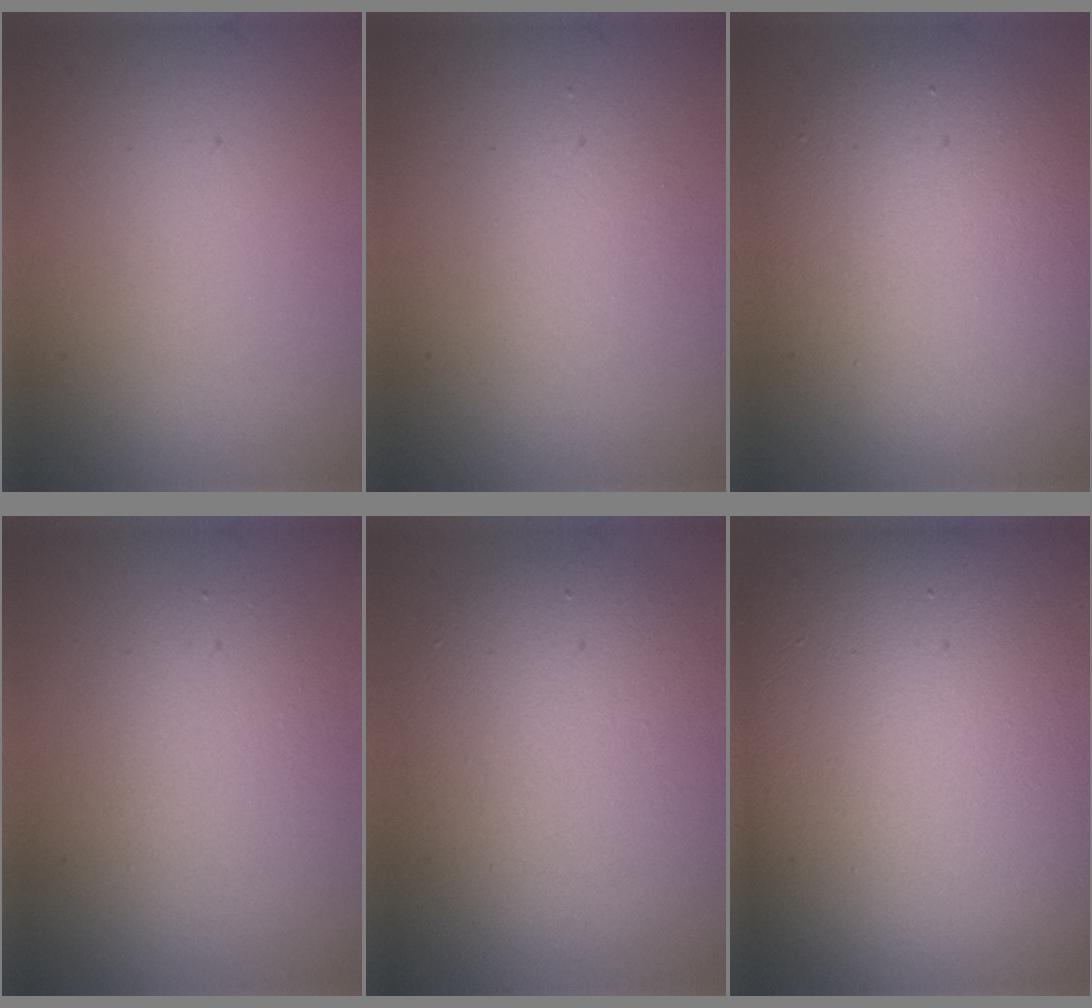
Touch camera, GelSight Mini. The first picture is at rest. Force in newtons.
{"total": 1.5, "press": 1.5, "slide": 0.2}
{"total": 8.3, "press": 8.2, "slide": 0.5}
{"total": 3.1, "press": 3.1, "slide": 0.1}
{"total": 7.3, "press": 7.3, "slide": 0.6}
{"total": 21.2, "press": 21.1, "slide": 1.4}